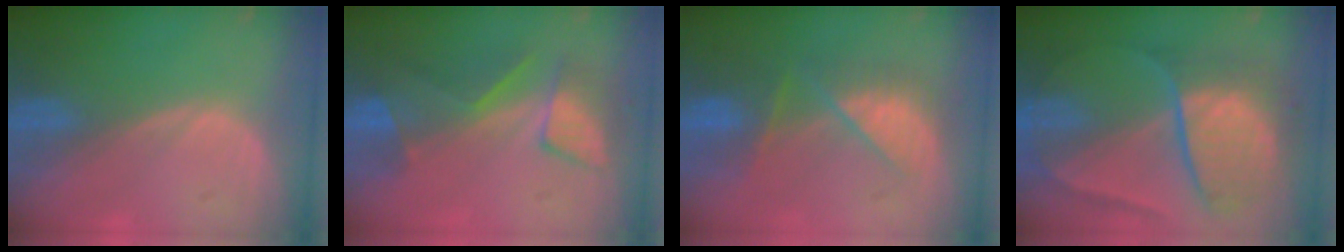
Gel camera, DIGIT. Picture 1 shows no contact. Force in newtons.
{"total": 7.5, "press": 6.9, "slide": 3.0}
{"total": 7.3, "press": 7.1, "slide": 1.6}
{"total": 10.2, "press": 10.1, "slide": 1.1}